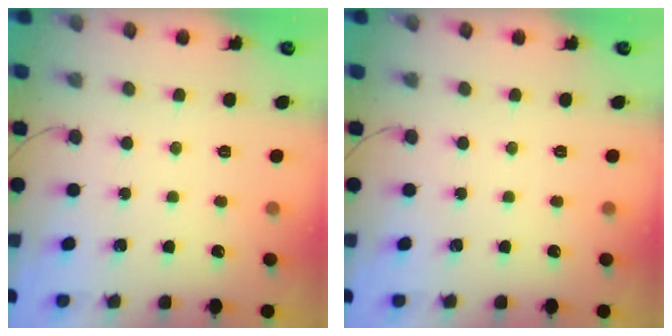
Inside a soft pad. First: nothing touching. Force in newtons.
{"total": 0.0}